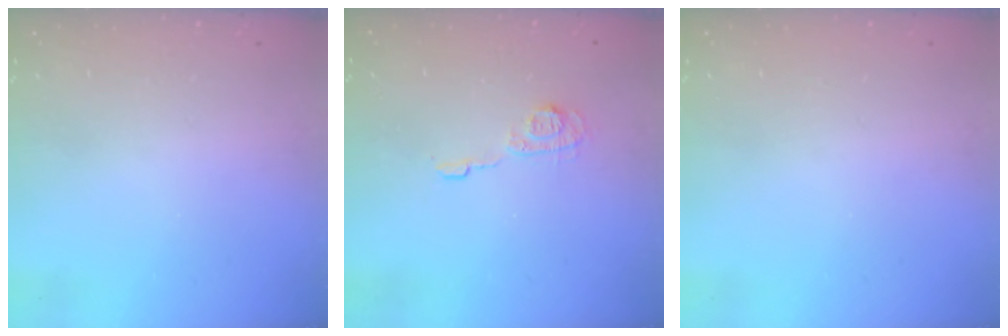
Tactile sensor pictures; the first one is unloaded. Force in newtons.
{"total": 6.7, "press": 6.7, "slide": 0.0}
{"total": 0.0}